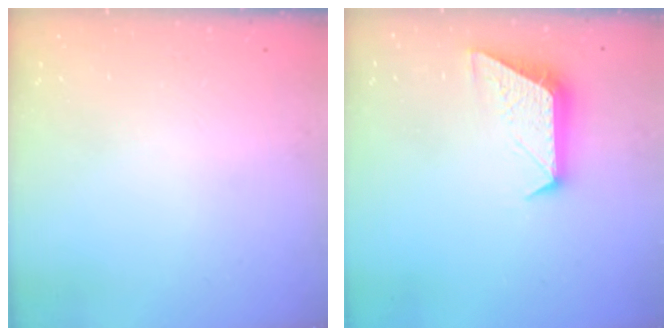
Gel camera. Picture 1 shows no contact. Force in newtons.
{"total": 9.9, "press": 9.9, "slide": 0.5}